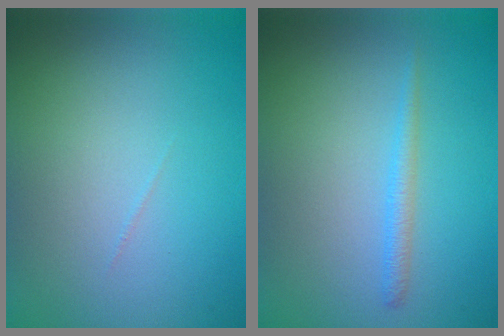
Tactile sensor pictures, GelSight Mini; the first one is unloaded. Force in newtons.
{"total": 1.3, "press": 1.3, "slide": 0.0}